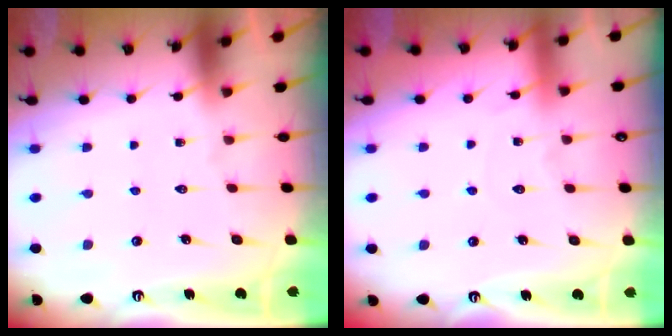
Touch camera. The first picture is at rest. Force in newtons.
{"total": 2.8, "press": 2.8, "slide": 0.4}